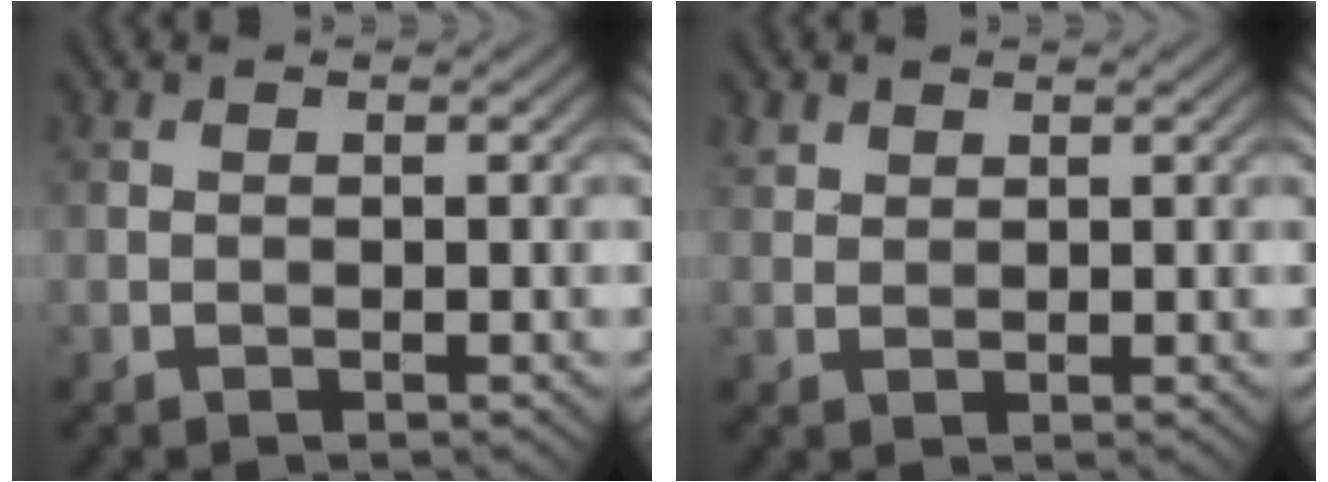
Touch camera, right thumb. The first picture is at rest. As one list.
[{"total": 1.5, "force": [1.1, 1.0, 0.4], "torque": [-0.011, 0.003, 0.025]}]